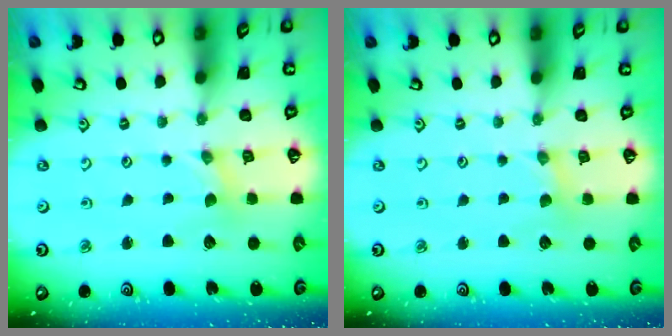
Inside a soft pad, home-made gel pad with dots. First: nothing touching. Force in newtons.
{"total": 1.6, "press": 1.6, "slide": 0.3}